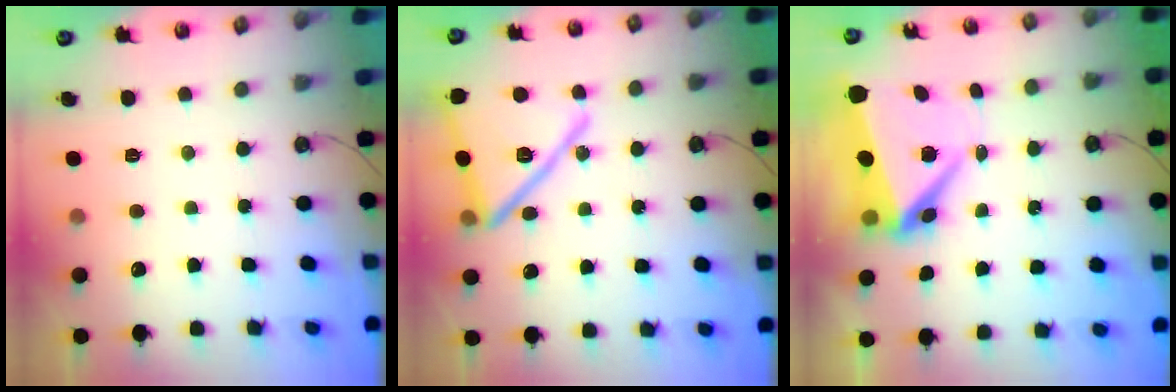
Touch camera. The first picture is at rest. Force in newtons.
{"total": 22.0, "press": 21.9, "slide": 2.6}
{"total": 9.8, "press": 9.7, "slide": 1.2}